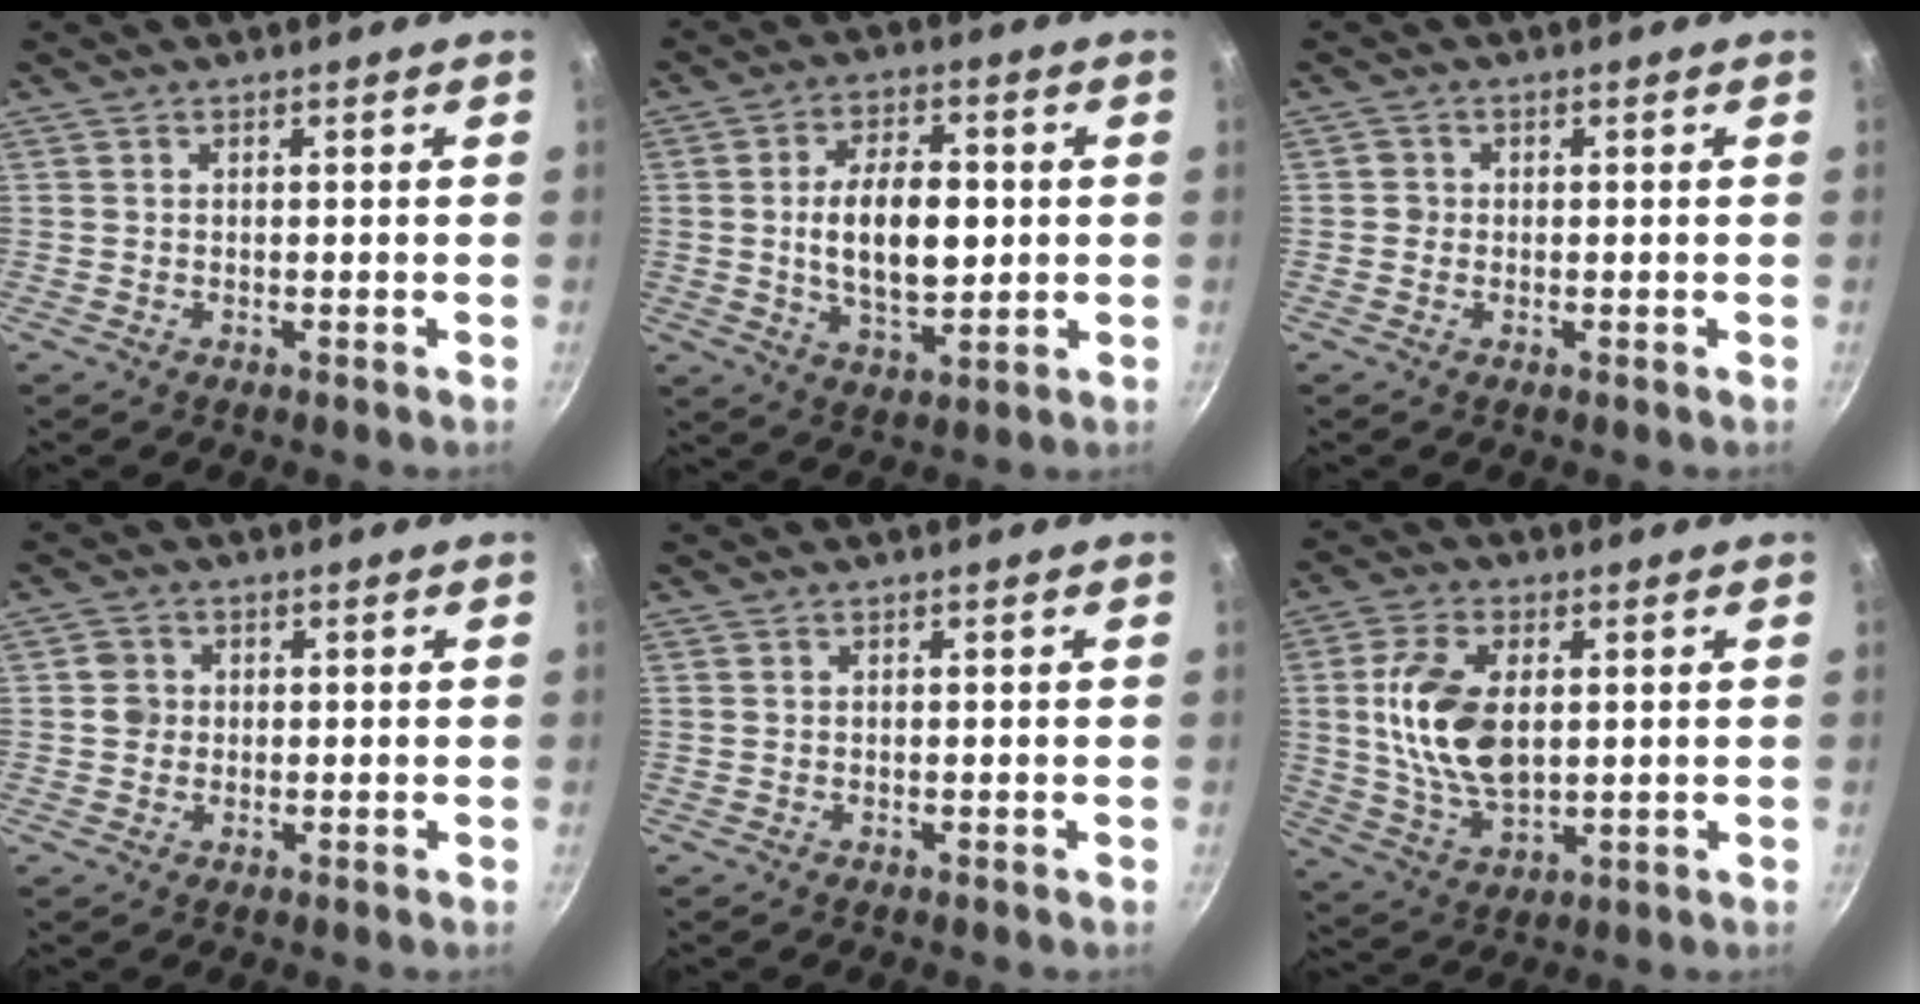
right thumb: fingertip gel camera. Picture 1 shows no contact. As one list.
[{"total": 12.9, "force": [0.6, 6.8, 11.0], "torque": [-0.167, -0.002, 0.014]}, {"total": 1.4, "force": [-0.1, 1.3, 0.3], "torque": [0.002, 0.004, -0.003]}, {"total": 3.0, "force": [0.2, 2.8, 1.1], "torque": [-0.006, 0.004, 0.001]}, {"total": 0.0}, {"total": 14.2, "force": [1.8, 7.9, 11.7], "torque": [-0.224, -0.006, 0.040]}]